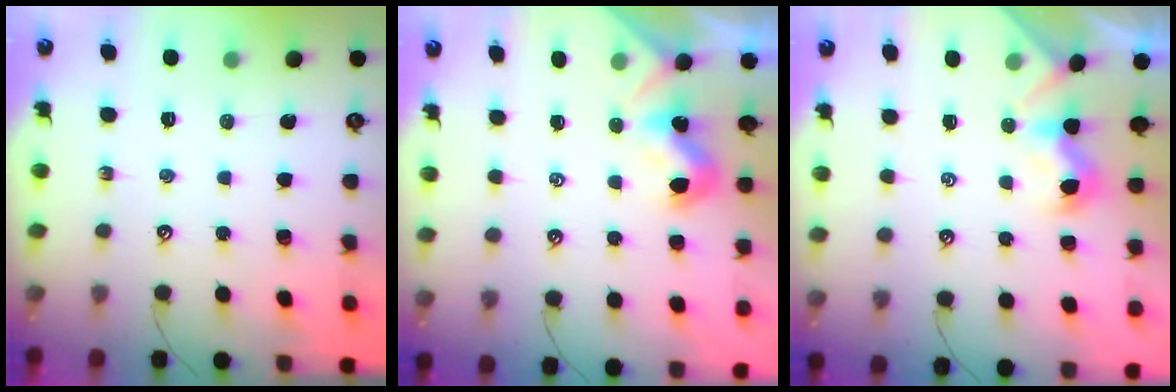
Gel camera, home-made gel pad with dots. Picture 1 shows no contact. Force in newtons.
{"total": 1.3, "press": 1.2, "slide": 0.3}
{"total": 0.8, "press": 0.4, "slide": 0.7}